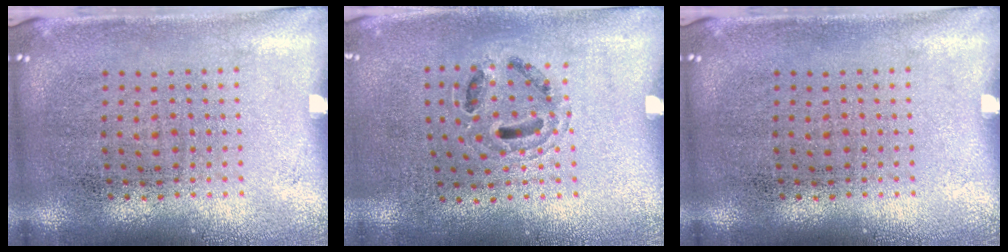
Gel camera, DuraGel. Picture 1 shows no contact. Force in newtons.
{"total": 0.9, "press": 0.8, "slide": 0.3}
{"total": 0.0}